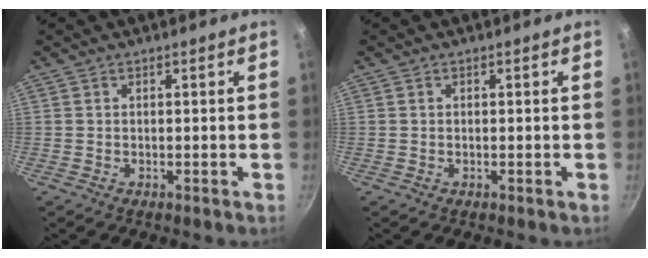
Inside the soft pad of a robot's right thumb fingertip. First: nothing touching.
{"total": 0.0}